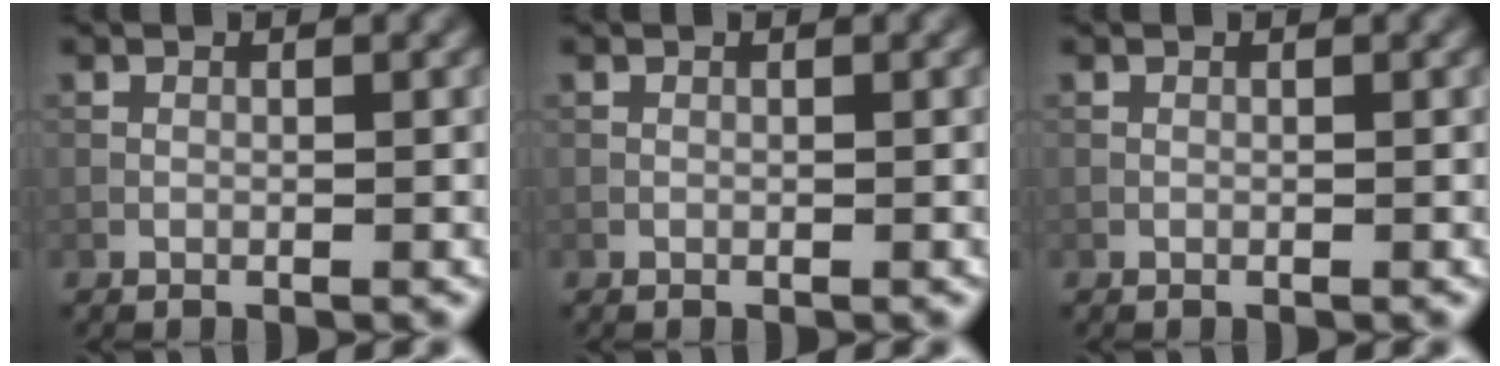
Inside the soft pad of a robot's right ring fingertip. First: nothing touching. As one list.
[{"total": 0.0}, {"total": 0.0}]